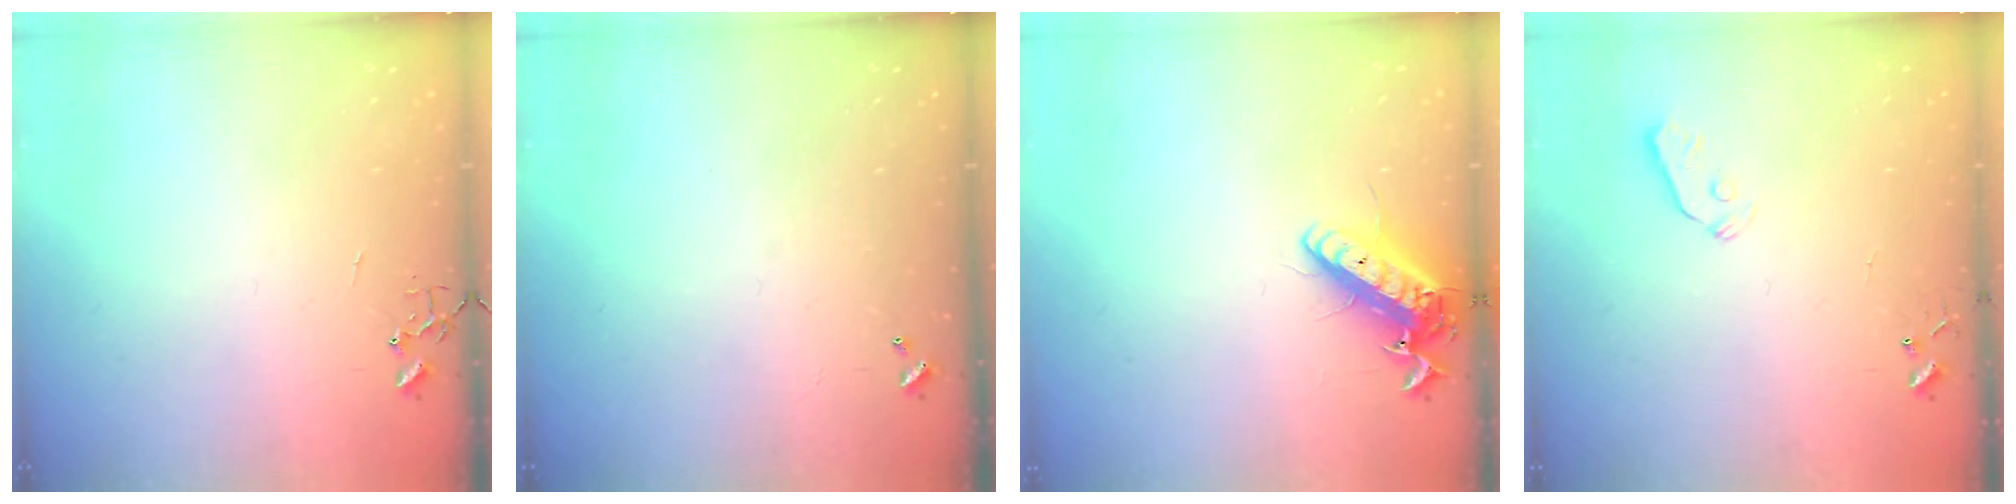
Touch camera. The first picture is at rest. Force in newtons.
{"total": 0.0}
{"total": 14.0, "press": 13.7, "slide": 2.8}
{"total": 3.3, "press": 3.2, "slide": 0.7}